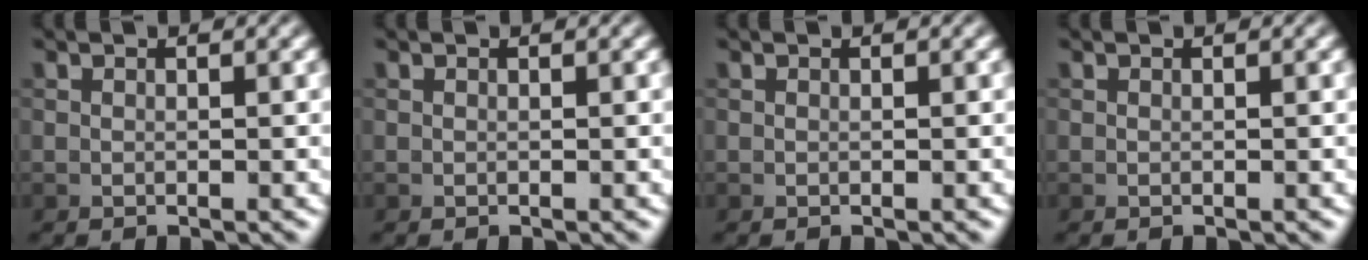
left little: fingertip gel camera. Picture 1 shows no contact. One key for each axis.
{"total": 0.0}
{"total": 0.0}
{"total": 0.0}